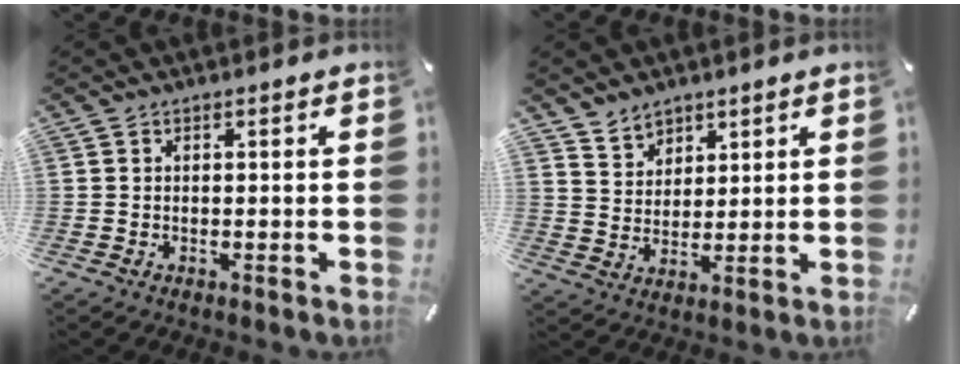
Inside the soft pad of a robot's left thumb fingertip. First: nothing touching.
{"total": 5.7, "force": [4.2, 3.9, -0.3], "torque": [-0.009, -0.021, 0.081]}